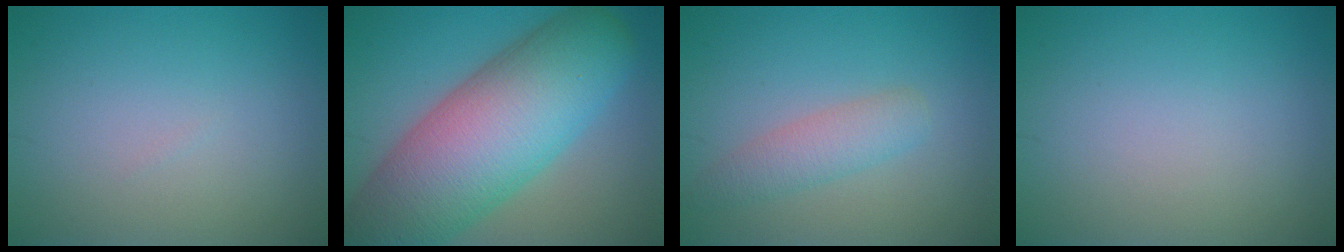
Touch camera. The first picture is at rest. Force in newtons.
{"total": 14.3, "press": 14.2, "slide": 0.5}
{"total": 2.7, "press": 2.7, "slide": 0.1}
{"total": 0.0}